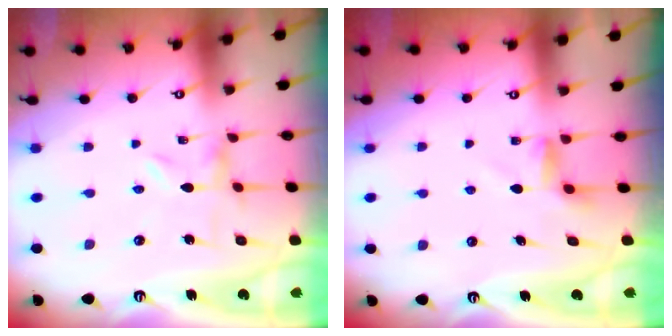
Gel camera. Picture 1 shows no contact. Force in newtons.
{"total": 3.7, "press": 3.7, "slide": 0.4}